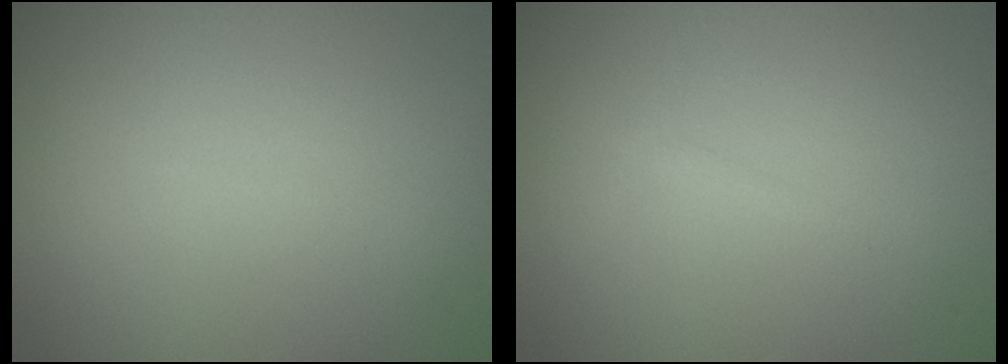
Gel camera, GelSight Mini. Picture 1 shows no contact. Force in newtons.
{"total": 0.6, "press": 0.6, "slide": 0.0}